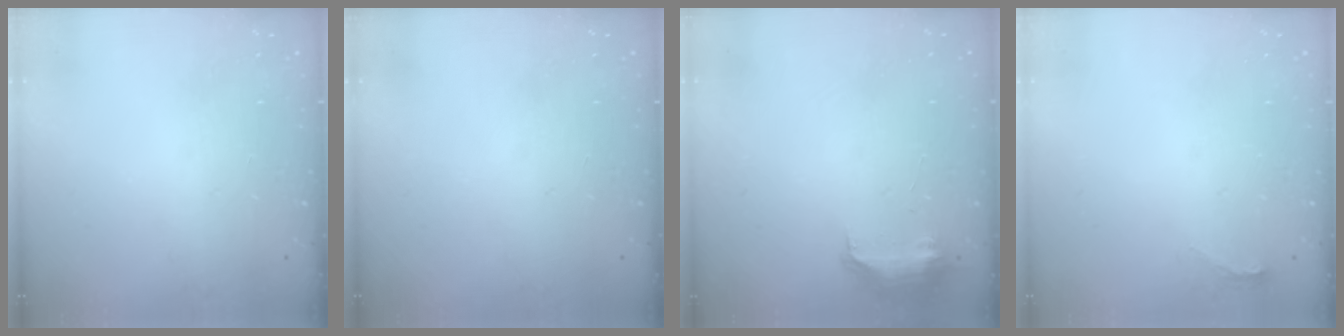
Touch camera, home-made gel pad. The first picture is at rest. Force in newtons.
{"total": 1.0, "press": 0.0, "slide": 1.0}
{"total": 8.5, "press": 8.4, "slide": 0.9}
{"total": 3.8, "press": 3.5, "slide": 1.6}